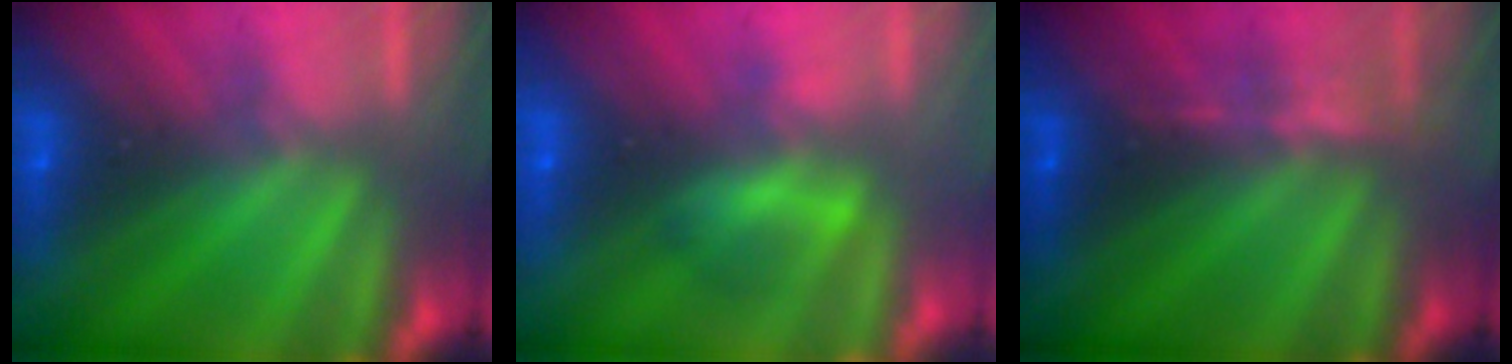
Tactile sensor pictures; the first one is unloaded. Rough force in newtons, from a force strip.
{"total": 2.1}
{"total": 2.8}